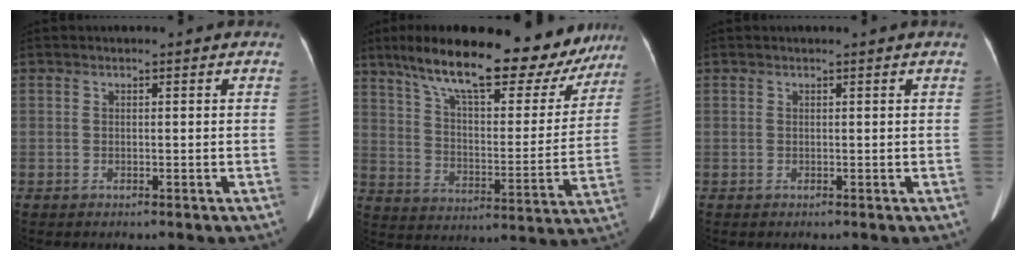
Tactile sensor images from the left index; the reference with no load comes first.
{"total": 25.3, "force": [19.6, 7.2, 14.3], "torque": [-0.221, 0.001, 0.276]}
{"total": 1.0, "force": [0.8, -0.4, 0.3], "torque": [-0.008, -0.010, 0.008]}